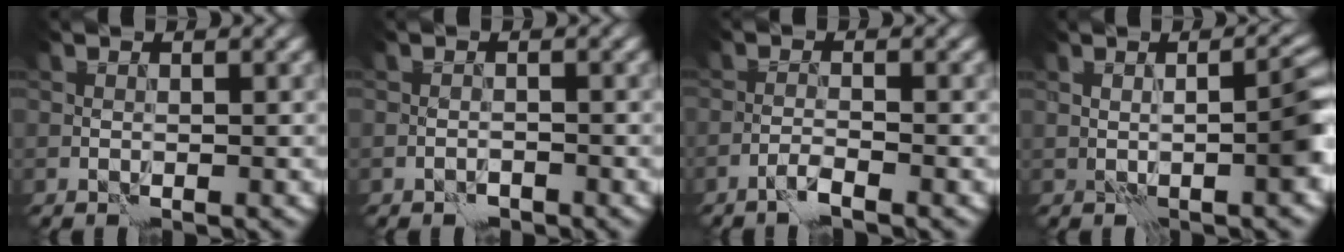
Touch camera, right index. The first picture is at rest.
{"total": 0.7, "force": [-0.6, 0.3, 0.0], "torque": [0.002, 0.003, -0.012]}
{"total": 1.2, "force": [-0.9, -0.2, 0.8], "torque": [-0.016, 0.002, -0.022]}
{"total": 2.9, "force": [-0.4, 0.5, 2.9], "torque": [-0.040, 0.004, -0.003]}